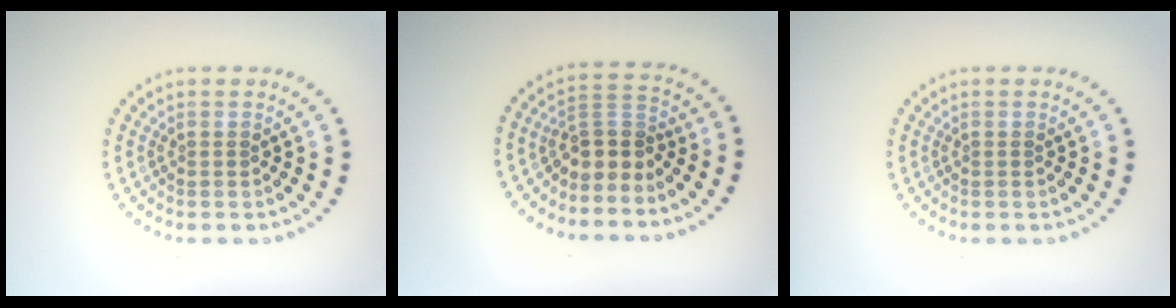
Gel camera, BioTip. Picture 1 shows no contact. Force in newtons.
{"total": 2.7, "press": 2.0, "slide": 1.7}
{"total": 0.0}